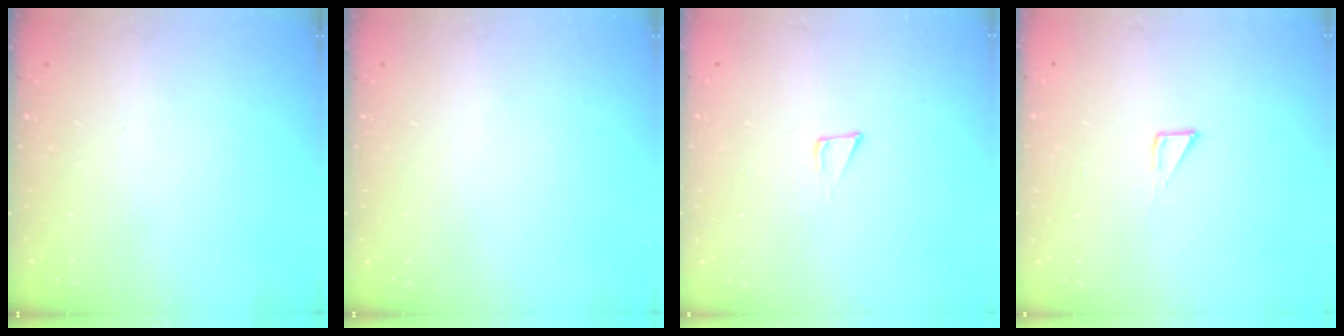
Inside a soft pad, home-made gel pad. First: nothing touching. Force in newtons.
{"total": 0.0}
{"total": 5.5, "press": 5.4, "slide": 0.8}
{"total": 2.3, "press": 2.3, "slide": 0.1}